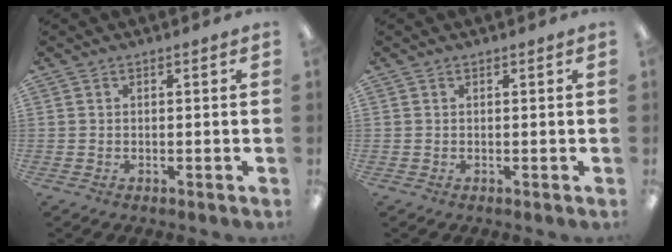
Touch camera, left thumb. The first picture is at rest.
{"total": 0.0}